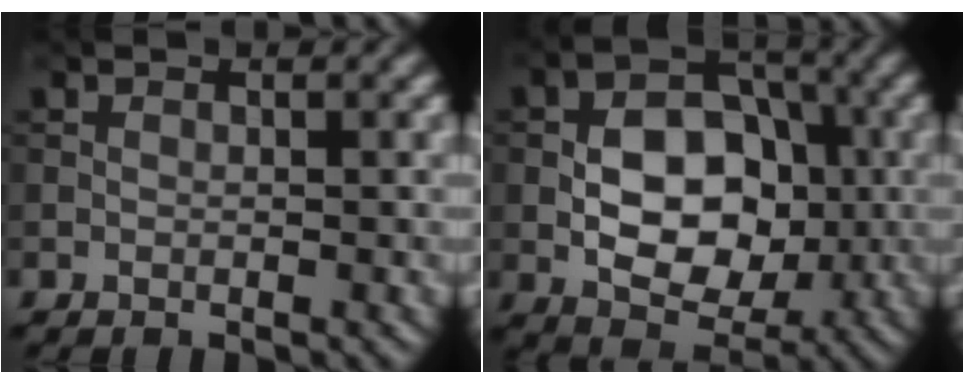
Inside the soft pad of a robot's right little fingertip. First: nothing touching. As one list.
[{"total": 8.8, "force": [-1.5, 5.7, 6.6], "torque": [-0.103, 0.012, -0.031]}]